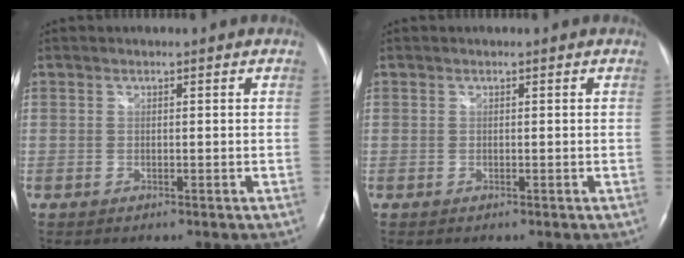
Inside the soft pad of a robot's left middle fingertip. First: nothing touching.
{"total": 0.0}